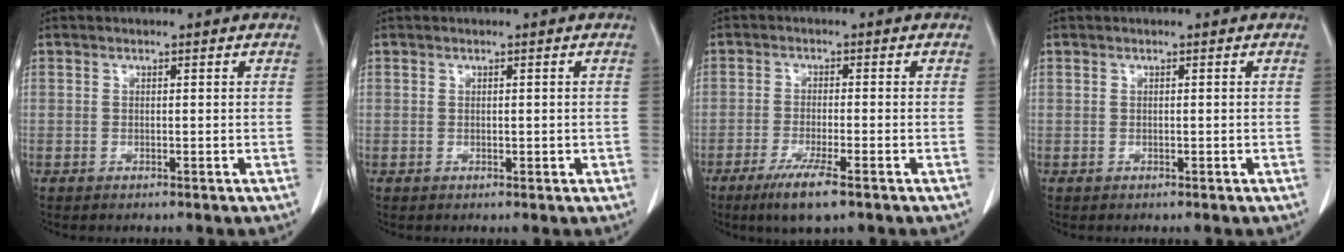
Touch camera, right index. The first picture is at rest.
{"total": 0.6, "force": [0.0, 0.4, 0.4], "torque": [-0.006, 0.000, 0.003]}
{"total": 6.2, "force": [-3.8, 0.4, 4.9], "torque": [-0.094, -0.017, -0.068]}
{"total": 0.0}